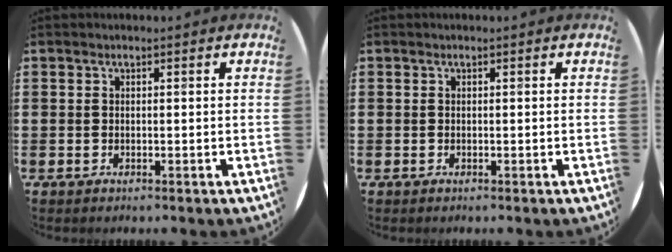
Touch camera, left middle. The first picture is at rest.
{"total": 0.0}